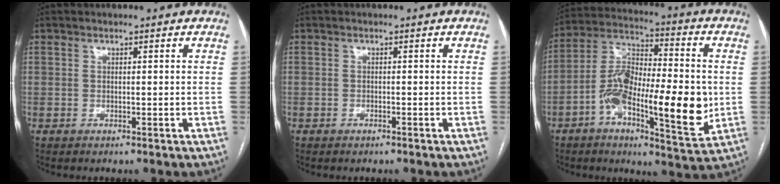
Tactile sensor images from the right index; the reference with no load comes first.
{"total": 0.6, "force": [-0.5, 0.2, 0.2], "torque": [-0.009, -0.001, -0.006]}
{"total": 17.8, "force": [-3.7, 5.4, 16.6], "torque": [-0.300, 0.008, -0.066]}